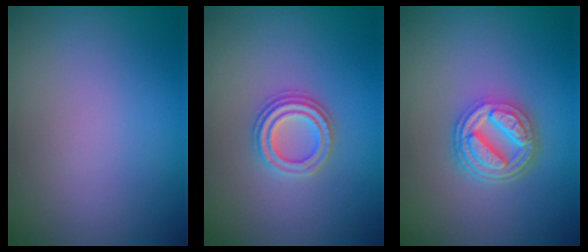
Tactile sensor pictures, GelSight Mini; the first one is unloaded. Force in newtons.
{"total": 2.7, "press": 2.5, "slide": 1.2}
{"total": 4.6, "press": 3.4, "slide": 3.2}